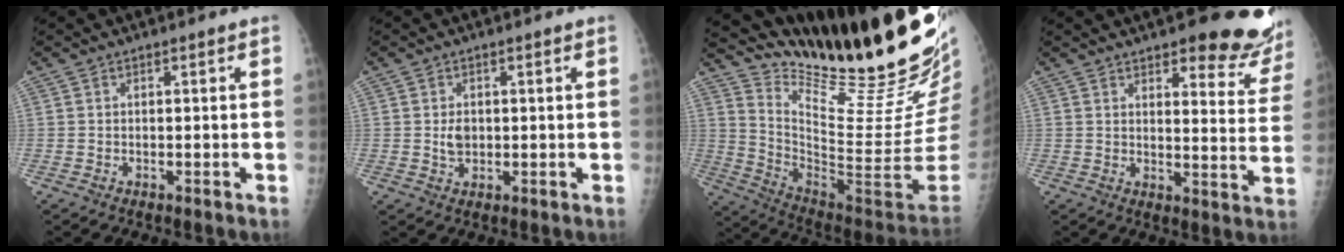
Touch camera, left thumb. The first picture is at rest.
{"total": 2.6, "force": [0.4, 1.8, 1.8], "torque": [-0.024, -0.003, 0.011]}
{"total": 31.1, "force": [23.0, 5.0, 20.3], "torque": [-0.290, -0.143, 0.354]}
{"total": 15.6, "force": [12.3, 4.6, 8.5], "torque": [-0.056, -0.081, 0.136]}